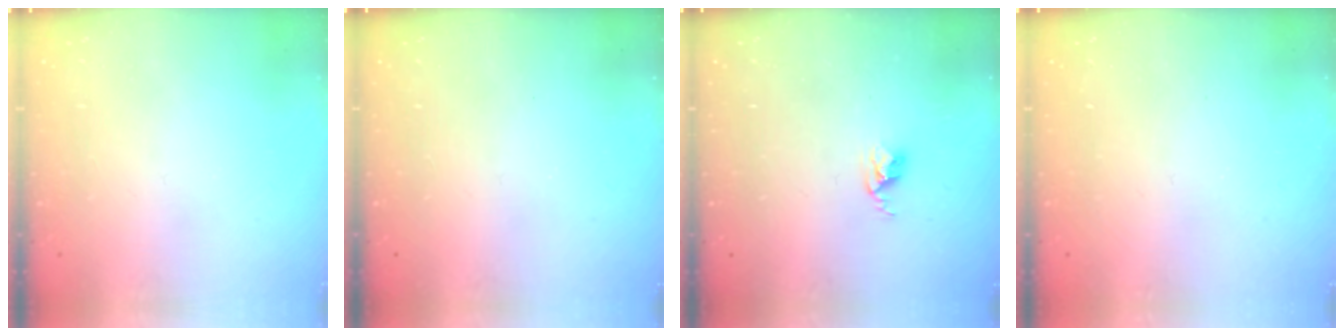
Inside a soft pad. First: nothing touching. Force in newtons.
{"total": 0.0}
{"total": 2.6, "press": 2.6, "slide": 0.4}
{"total": 0.0}